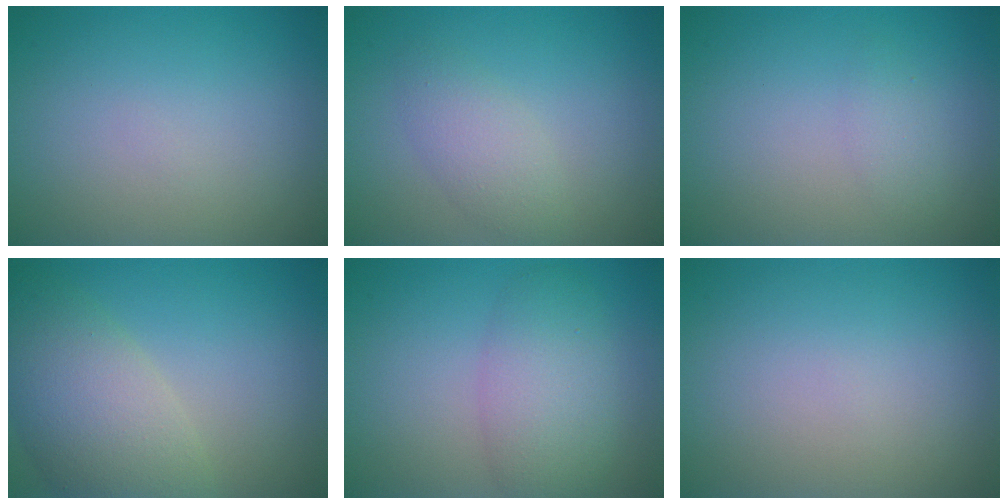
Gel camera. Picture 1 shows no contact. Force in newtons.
{"total": 2.5, "press": 2.5, "slide": 0.0}
{"total": 1.2, "press": 1.2, "slide": 0.1}
{"total": 7.2, "press": 7.2, "slide": 0.6}
{"total": 4.5, "press": 4.5, "slide": 0.1}
{"total": 0.0}